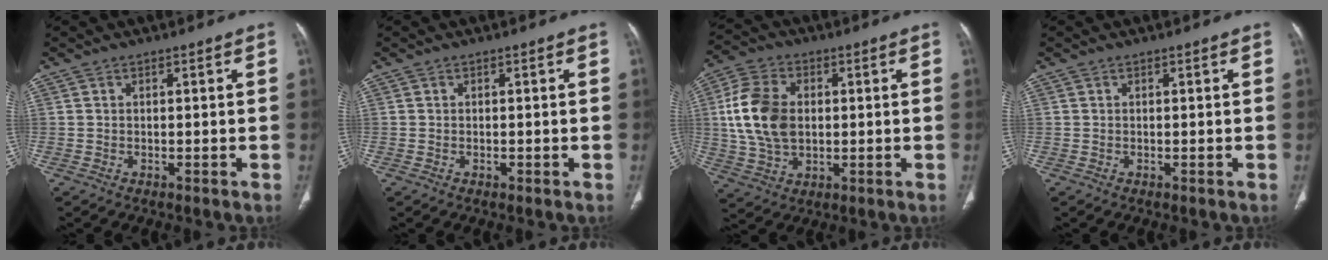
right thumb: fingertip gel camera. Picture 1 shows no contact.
{"total": 0.0}
{"total": 13.2, "force": [1.2, 8.9, 9.6], "torque": [-0.184, 0.005, 0.024]}
{"total": 0.0}